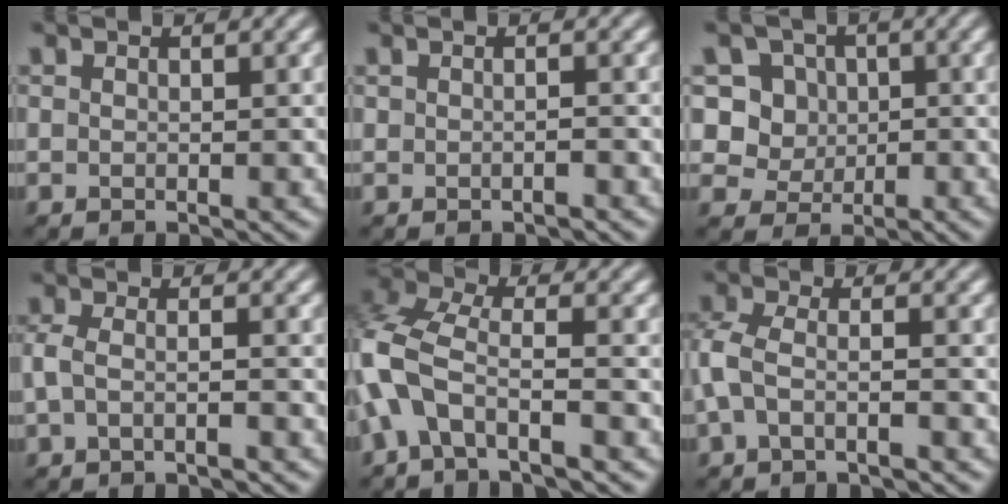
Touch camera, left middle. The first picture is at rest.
{"total": 0.6, "force": [-0.3, 0.1, 0.6], "torque": [-0.010, -0.004, -0.003]}
{"total": 6.1, "force": [1.5, 5.4, 2.4], "torque": [-0.033, 0.004, 0.022]}
{"total": 2.1, "force": [-0.9, 0.6, 1.8], "torque": [-0.042, -0.003, -0.023]}
{"total": 6.9, "force": [-2.6, 3.4, 5.4], "torque": [-0.126, 0.008, -0.066]}
{"total": 3.0, "force": [-1.2, 1.3, 2.4], "torque": [-0.062, -0.002, -0.033]}